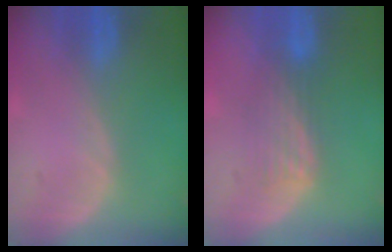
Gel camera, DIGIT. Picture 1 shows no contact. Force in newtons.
{"total": 4.2, "press": 3.4, "slide": 2.5}